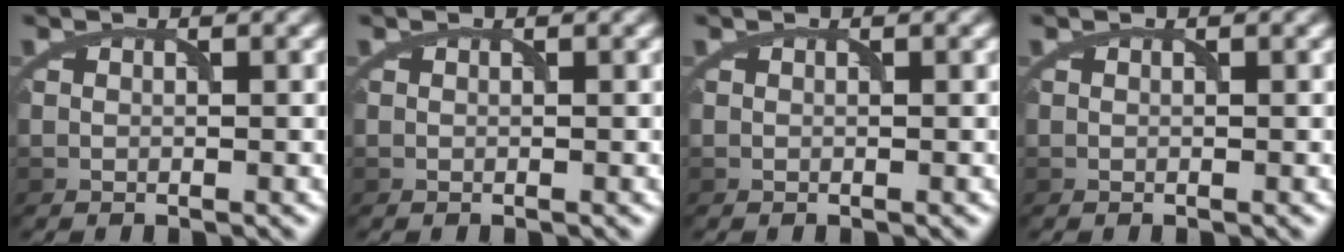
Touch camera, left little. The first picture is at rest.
{"total": 0.0}
{"total": 0.0}
{"total": 0.0}